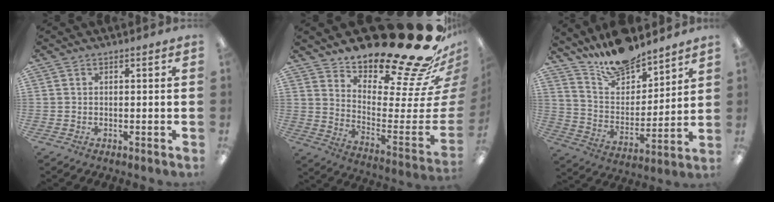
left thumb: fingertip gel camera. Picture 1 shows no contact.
{"total": 23.7, "force": [19.1, 6.4, 12.5], "torque": [-0.114, -0.182, 0.320]}
{"total": 14.9, "force": [13.5, 5.0, 4.1], "torque": [-0.086, -0.102, 0.246]}